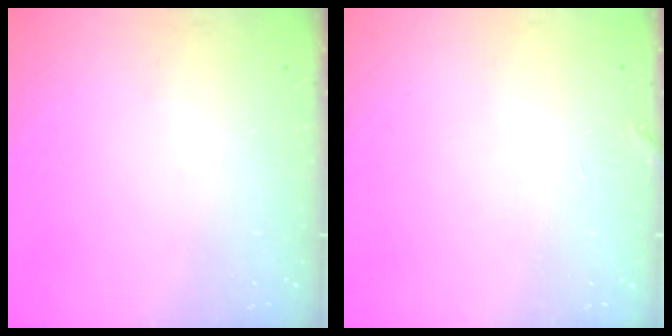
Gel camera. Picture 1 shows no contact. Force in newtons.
{"total": 2.3, "press": 2.3, "slide": 0.1}